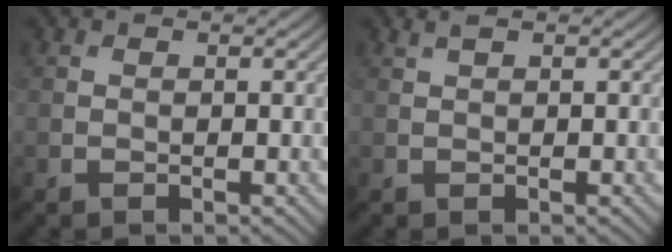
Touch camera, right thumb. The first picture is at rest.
{"total": 0.7, "force": [0.5, 0.0, 0.5], "torque": [-0.014, 0.009, 0.011]}